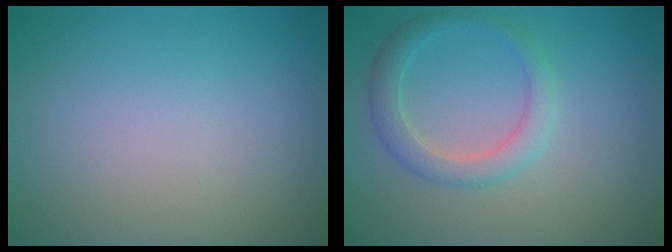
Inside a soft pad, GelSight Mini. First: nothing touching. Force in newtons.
{"total": 2.7, "press": 2.7, "slide": 0.2}